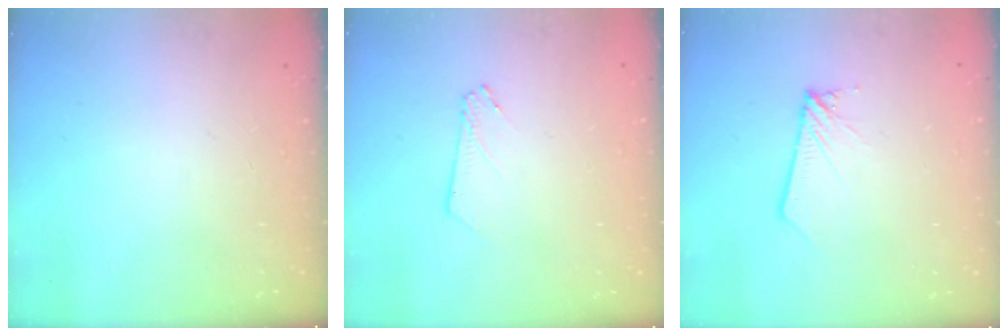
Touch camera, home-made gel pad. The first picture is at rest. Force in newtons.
{"total": 2.5, "press": 2.5, "slide": 0.2}
{"total": 2.2, "press": 2.2, "slide": 0.3}